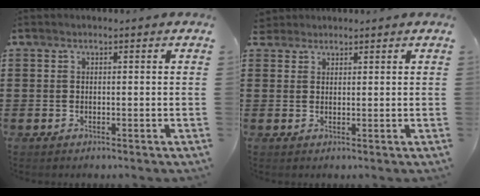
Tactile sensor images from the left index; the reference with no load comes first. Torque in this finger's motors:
{"motor_torque": [0.06, -0.05, -0.02, -0.02]}